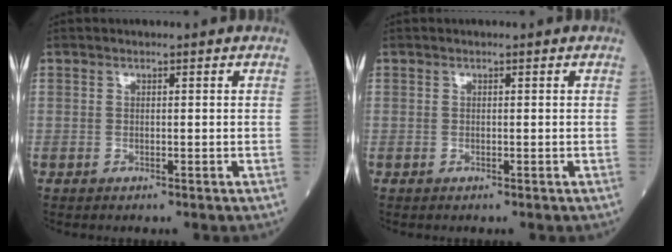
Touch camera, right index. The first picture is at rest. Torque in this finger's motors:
{"motor_torque": [0.00, 0.00, 0.00, 0.00]}